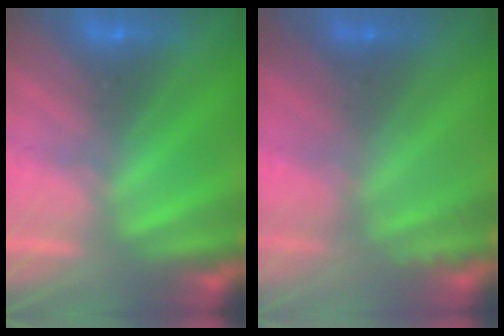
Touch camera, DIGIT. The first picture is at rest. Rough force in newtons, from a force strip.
{"total": 2.2}